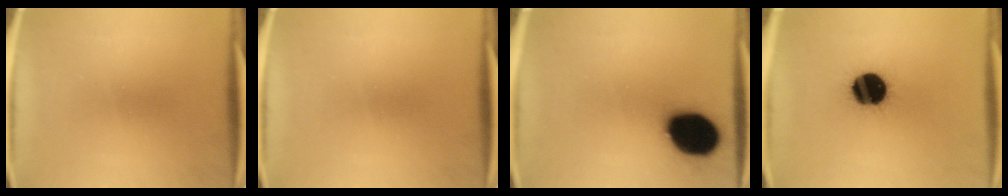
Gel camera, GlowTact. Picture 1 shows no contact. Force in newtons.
{"total": 0.0}
{"total": 18.7}
{"total": 16.0}